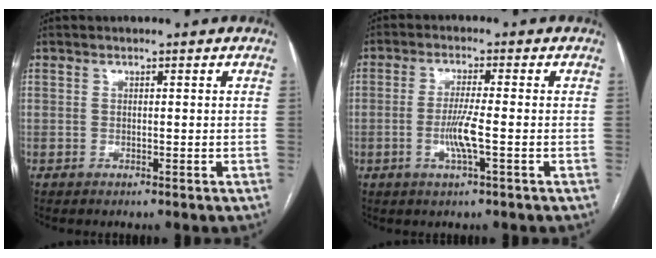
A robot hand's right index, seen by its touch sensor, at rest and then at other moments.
{"total": 4.9, "force": [-1.3, -0.1, 4.7], "torque": [-0.096, -0.008, -0.026]}